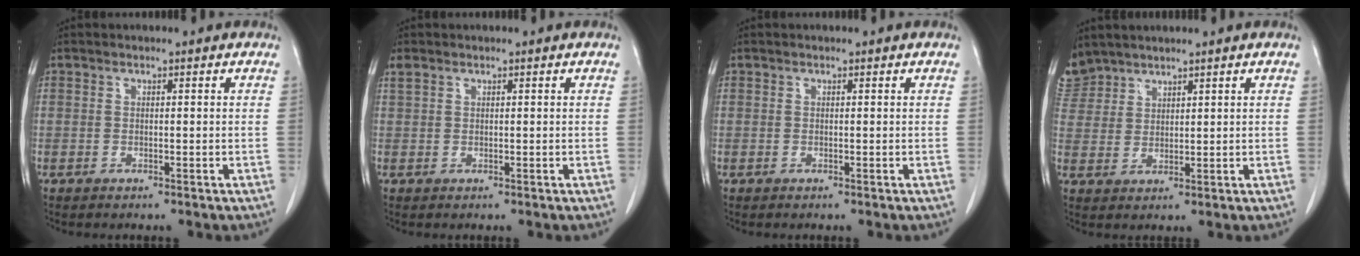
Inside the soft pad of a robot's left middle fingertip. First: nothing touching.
{"total": 0.8, "force": [0.6, 0.4, 0.3], "torque": [-0.013, 0.014, 0.017]}
{"total": 0.0}
{"total": 6.0, "force": [5.3, 2.8, 0.3], "torque": [-0.012, 0.011, 0.115]}